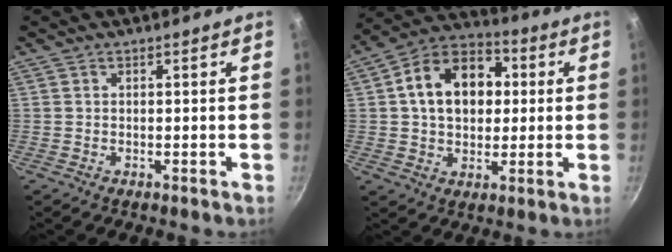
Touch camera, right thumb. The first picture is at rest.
{"total": 15.6, "force": [2.5, 11.3, 10.5], "torque": [-0.138, 0.026, 0.025]}